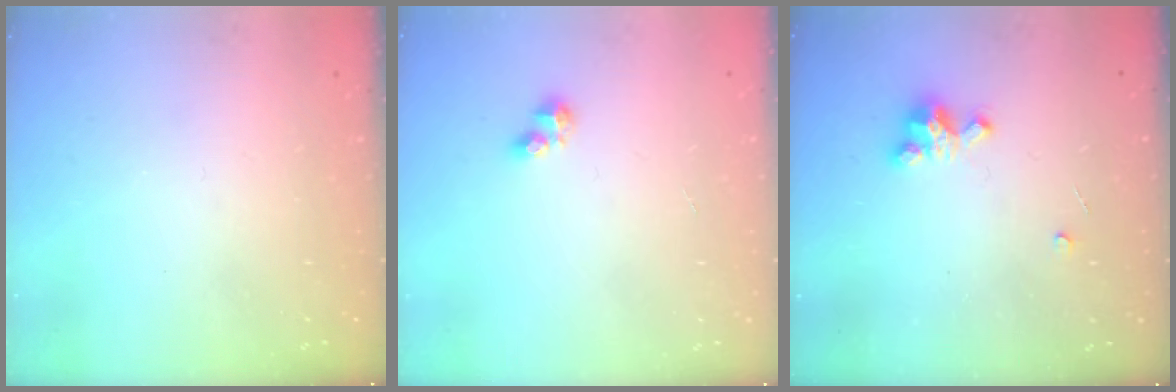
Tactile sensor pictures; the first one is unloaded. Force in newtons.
{"total": 3.5, "press": 3.5, "slide": 0.4}
{"total": 3.3, "press": 3.3, "slide": 0.3}